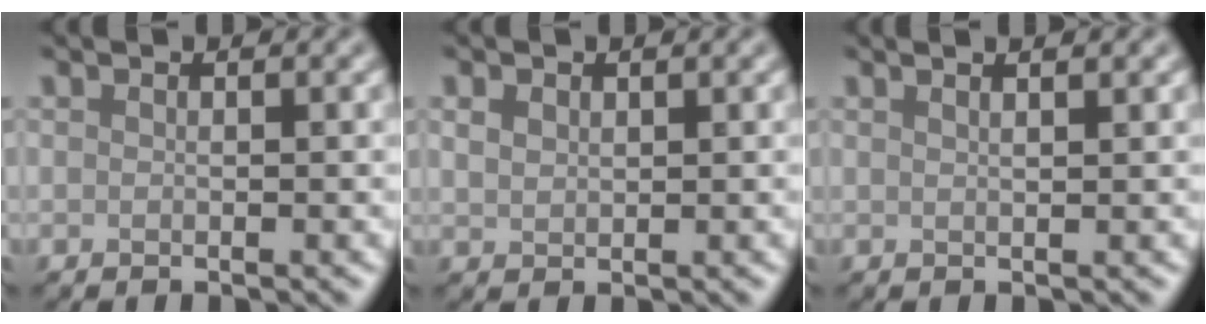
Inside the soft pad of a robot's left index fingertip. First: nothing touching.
{"total": 1.3, "force": [0.8, 0.9, 0.6], "torque": [-0.013, 0.002, 0.016]}
{"total": 3.3, "force": [2.0, 1.5, 2.2], "torque": [-0.001, 0.018, -0.009]}